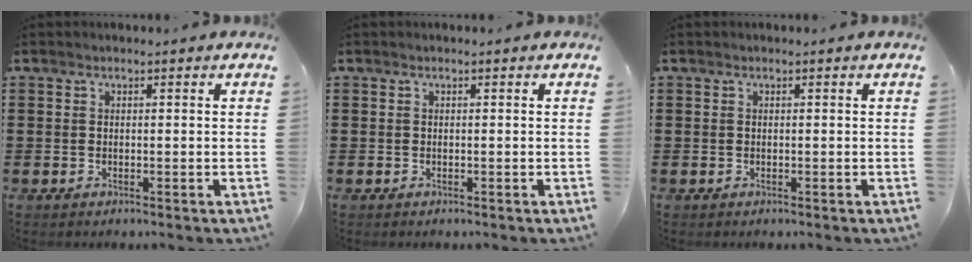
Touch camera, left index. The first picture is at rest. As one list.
[{"total": 0.0}, {"total": 0.0}]